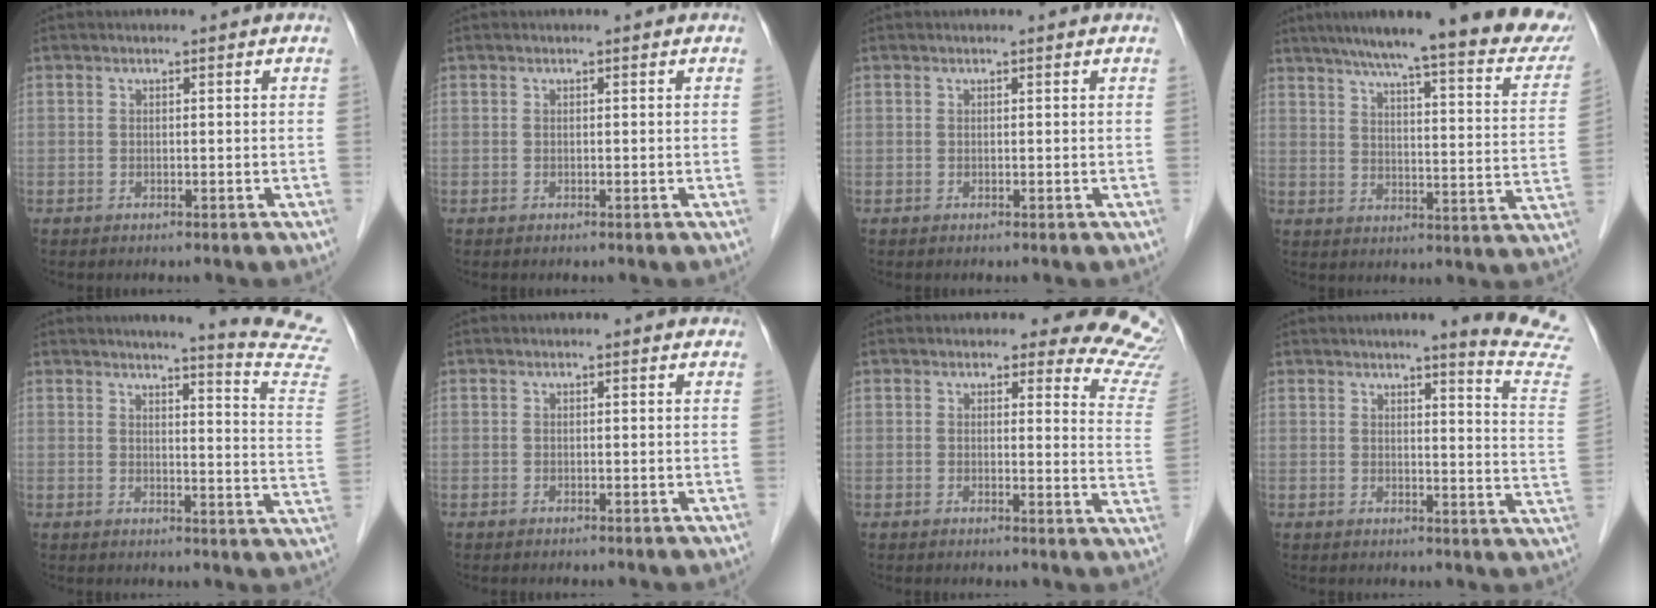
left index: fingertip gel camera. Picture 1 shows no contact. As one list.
[{"total": 0.0}, {"total": 0.0}, {"total": 24.3, "force": [20.0, 2.7, 13.6], "torque": [-0.189, -0.023, 0.244]}, {"total": 14.7, "force": [13.6, -1.7, 5.2], "torque": [-0.066, -0.110, 0.133]}, {"total": 0.0}, {"total": 12.6, "force": [11.9, 2.7, 3.1], "torque": [0.005, -0.099, 0.084]}, {"total": 12.8, "force": [11.3, -1.3, 5.7], "torque": [-0.063, -0.086, 0.106]}]